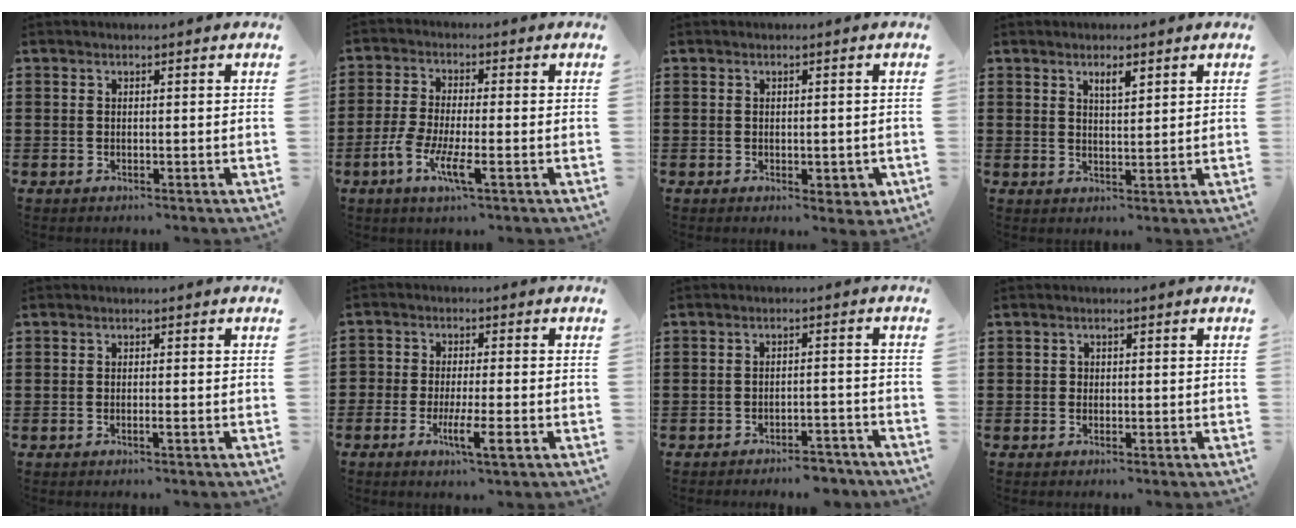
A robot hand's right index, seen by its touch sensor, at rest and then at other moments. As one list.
[{"total": 6.1, "force": [-2.8, 1.4, 5.3], "torque": [-0.115, -0.011, -0.054]}, {"total": 2.1, "force": [-0.3, 1.3, 1.6], "torque": [-0.029, 0.003, -0.006]}, {"total": 2.4, "force": [1.6, 0.6, 1.6], "torque": [-0.027, 0.000, 0.025]}, {"total": 0.8, "force": [-0.4, 0.0, 0.7], "torque": [-0.012, -0.005, -0.006]}, {"total": 4.9, "force": [-2.2, 1.1, 4.3], "torque": [-0.077, -0.003, -0.040]}, {"total": 3.5, "force": [-3.4, 0.2, 0.8], "torque": [-0.018, 0.001, -0.068]}, {"total": 0.7, "force": [0.0, 0.7, 0.2], "torque": [-0.005, 0.004, 0.000]}]